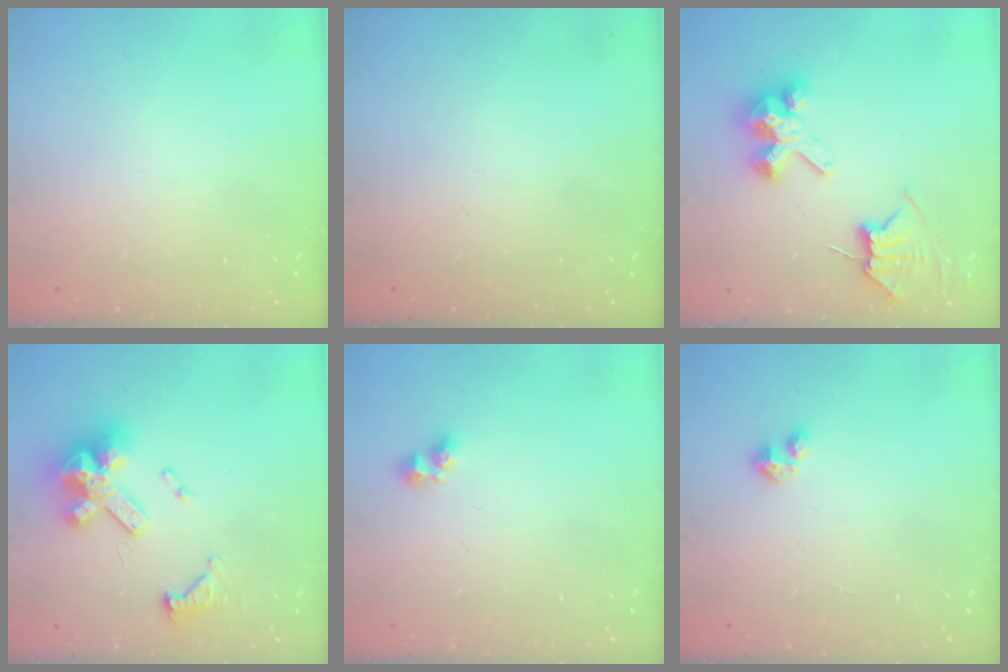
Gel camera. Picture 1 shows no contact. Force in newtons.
{"total": 0.0}
{"total": 7.2, "press": 7.2, "slide": 0.6}
{"total": 14.9, "press": 14.8, "slide": 1.6}
{"total": 5.0, "press": 5.0, "slide": 0.4}
{"total": 2.1, "press": 2.1, "slide": 0.2}